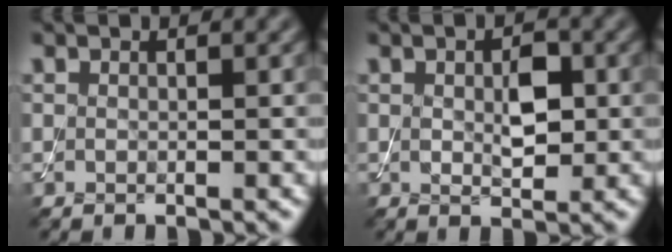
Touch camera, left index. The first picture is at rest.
{"total": 3.1, "force": [0.2, 1.8, 2.6], "torque": [-0.049, -0.005, 0.007]}